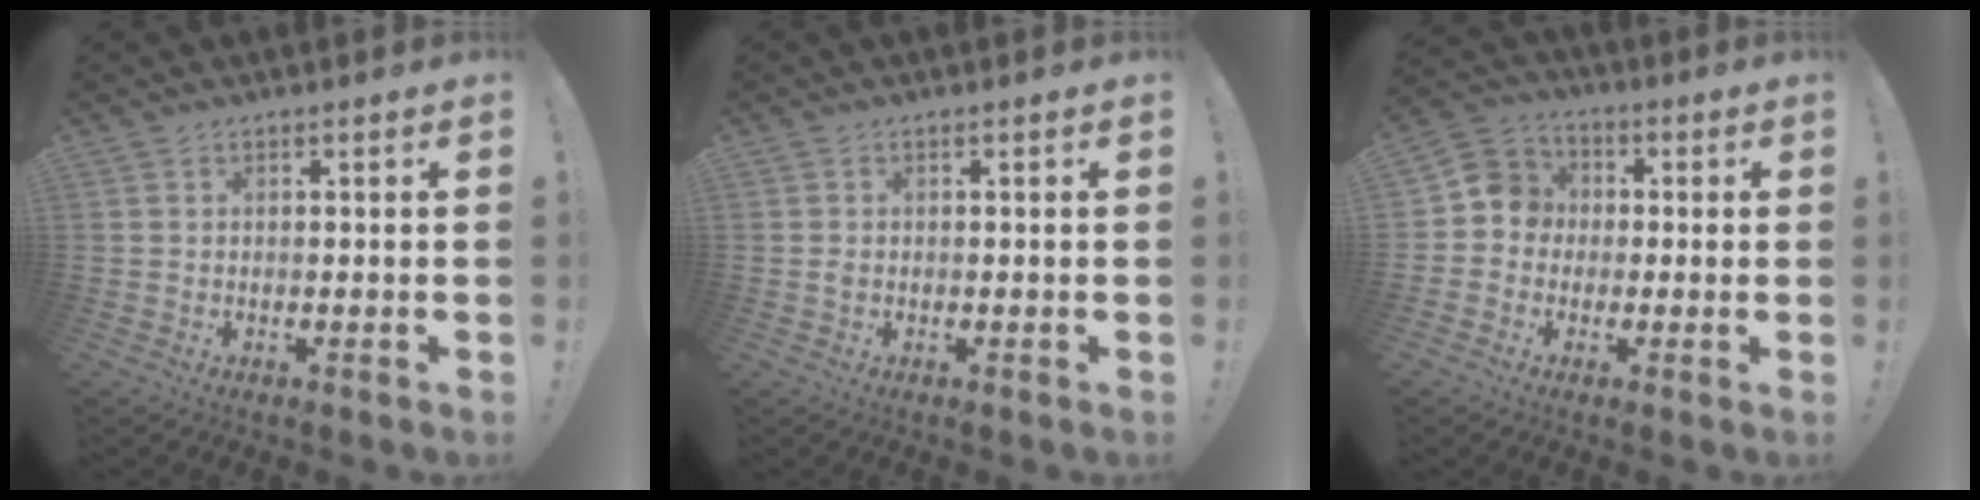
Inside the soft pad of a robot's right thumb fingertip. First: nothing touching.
{"total": 0.8, "force": [-0.4, 0.6, 0.4], "torque": [-0.012, 0.003, -0.005]}
{"total": 7.2, "force": [-0.9, 7.0, 1.8], "torque": [-0.031, 0.022, -0.014]}